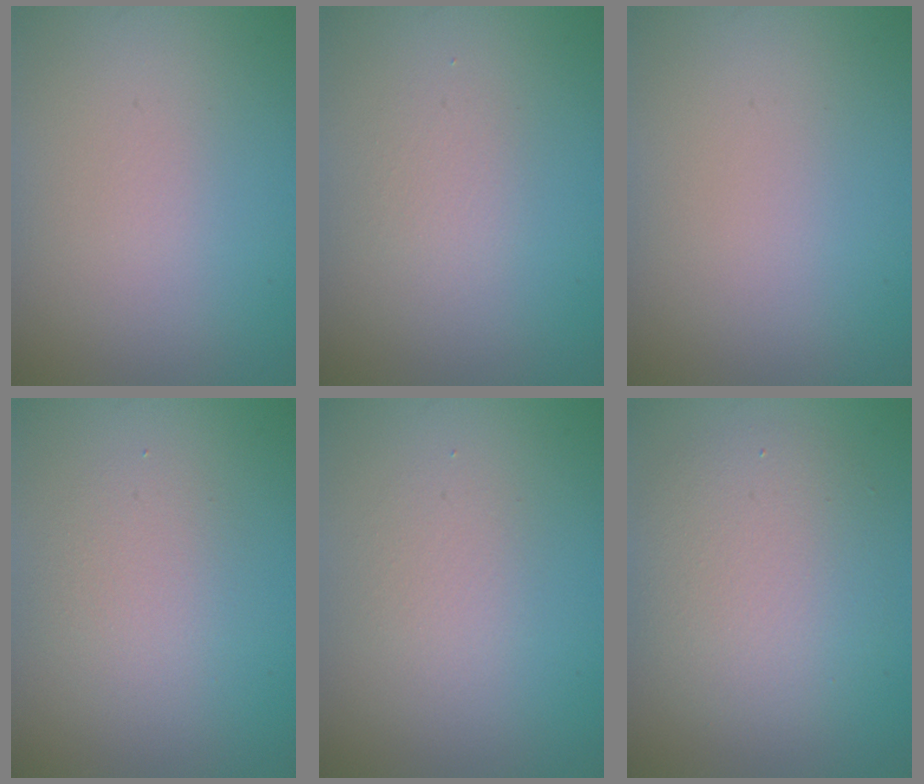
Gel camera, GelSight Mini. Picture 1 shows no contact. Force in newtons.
{"total": 1.2, "press": 1.2, "slide": 0.0}
{"total": 0.0}
{"total": 2.2, "press": 2.2, "slide": 0.0}
{"total": 1.5, "press": 1.5, "slide": 0.1}
{"total": 5.2, "press": 5.2, "slide": 0.6}